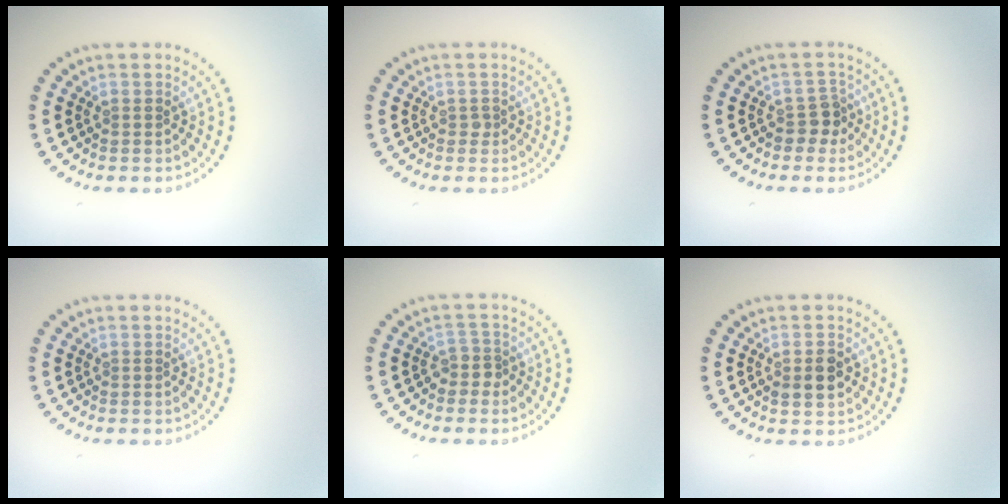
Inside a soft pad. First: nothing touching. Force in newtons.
{"total": 0.6, "press": 0.4, "slide": 0.4}
{"total": 2.0, "press": 1.7, "slide": 1.2}
{"total": 0.0}
{"total": 1.6, "press": 1.3, "slide": 1.0}
{"total": 2.3, "press": 2.3, "slide": 0.2}